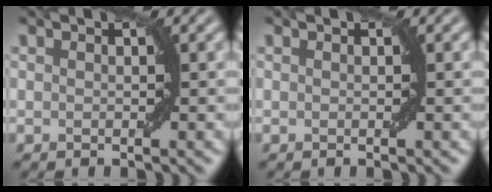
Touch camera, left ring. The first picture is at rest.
{"total": 0.0}